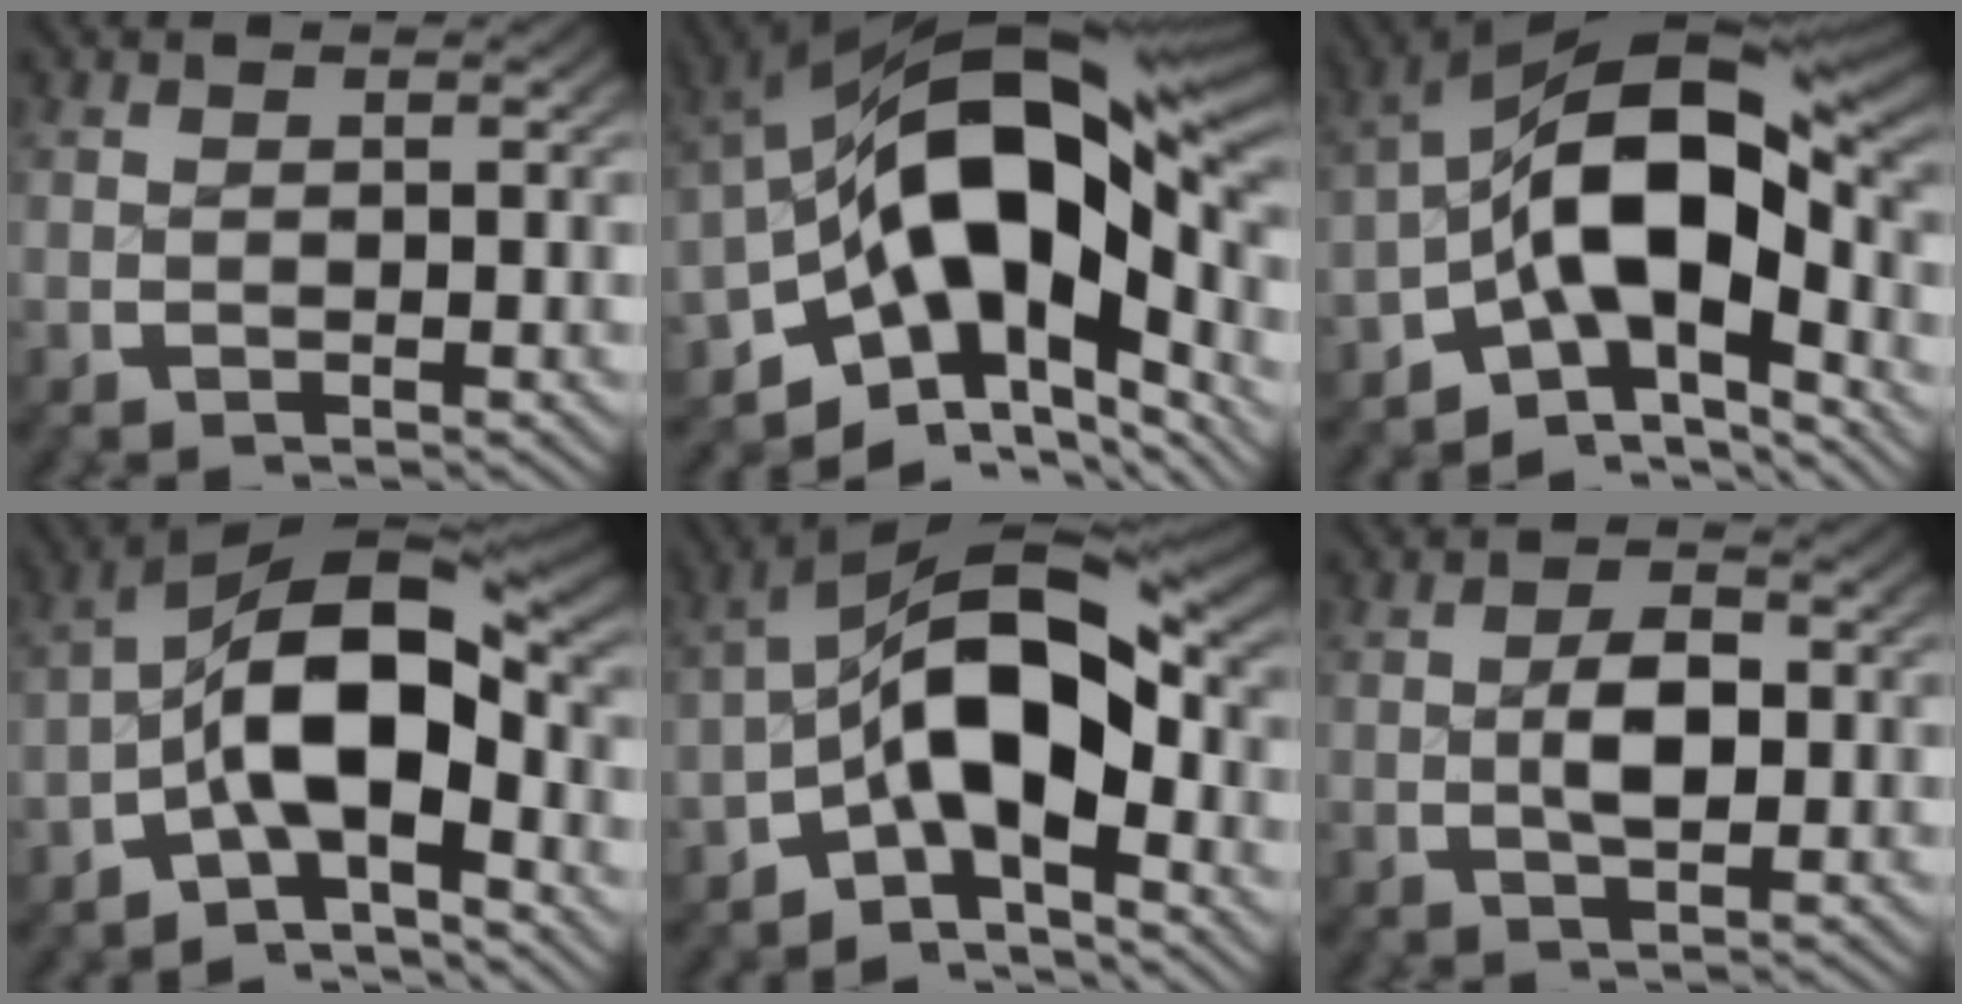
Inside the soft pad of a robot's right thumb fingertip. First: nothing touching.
{"total": 19.3, "force": [-2.8, 11.6, 15.2], "torque": [-0.253, -0.042, -0.024]}
{"total": 16.9, "force": [-2.4, 10.3, 13.2], "torque": [-0.223, -0.038, -0.027]}
{"total": 13.5, "force": [-2.1, 7.5, 11.0], "torque": [-0.196, -0.037, -0.022]}
{"total": 14.1, "force": [-1.8, 7.6, 11.7], "torque": [-0.196, -0.029, -0.020]}
{"total": 3.5, "force": [-0.2, 2.0, 2.9], "torque": [-0.056, -0.007, 0.000]}